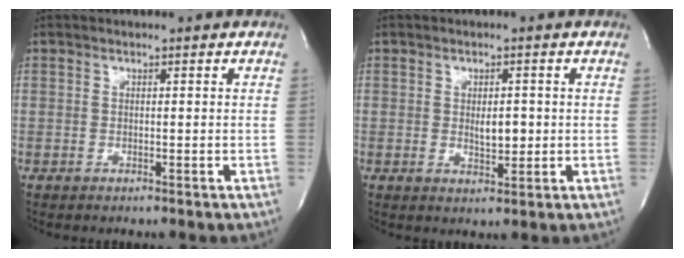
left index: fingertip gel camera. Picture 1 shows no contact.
{"total": 3.1, "force": [0.1, 1.3, 2.8], "torque": [-0.046, -0.004, 0.006]}